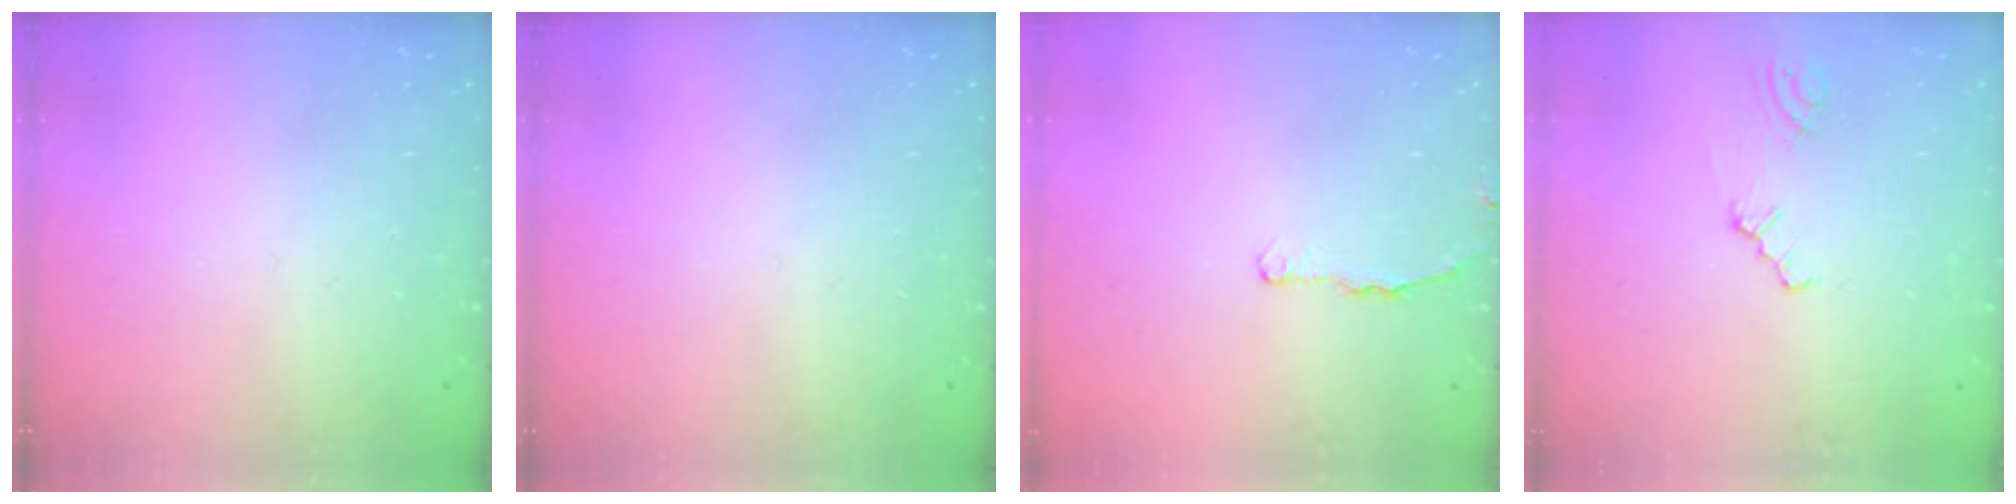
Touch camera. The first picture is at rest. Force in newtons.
{"total": 0.0}
{"total": 2.3, "press": 2.3, "slide": 0.4}
{"total": 1.3, "press": 1.3, "slide": 0.3}